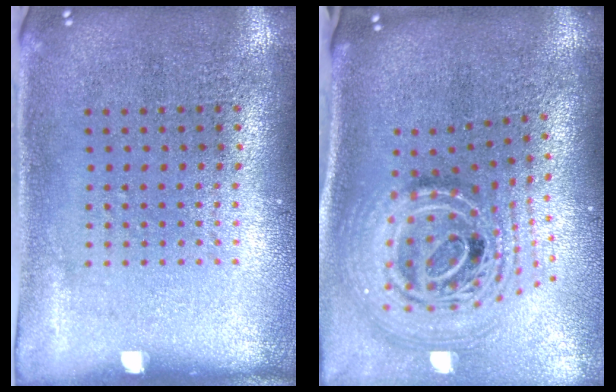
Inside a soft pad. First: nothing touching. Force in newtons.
{"total": 2.9, "press": 1.9, "slide": 2.1}